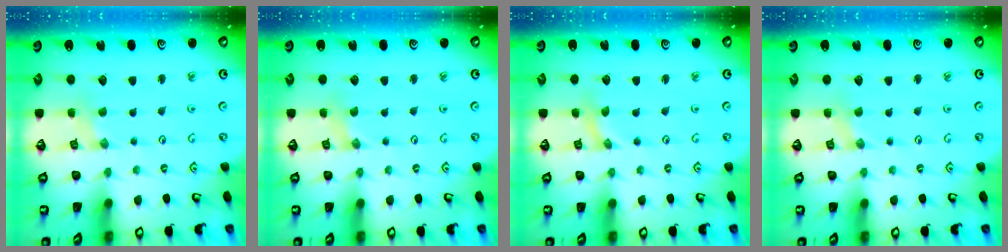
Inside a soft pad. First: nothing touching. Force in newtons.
{"total": 0.9, "press": 0.9, "slide": 0.2}
{"total": 0.0}
{"total": 1.1, "press": 1.1, "slide": 0.2}